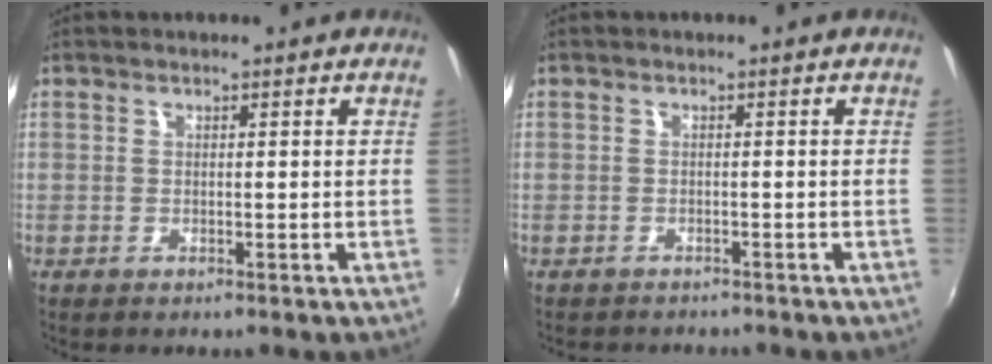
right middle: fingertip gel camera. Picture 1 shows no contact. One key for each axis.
{"total": 2.3, "fx": -2.2, "fy": 0.7, "fz": 0.4, "tx": -0.015, "ty": -0.010, "tz": -0.034}